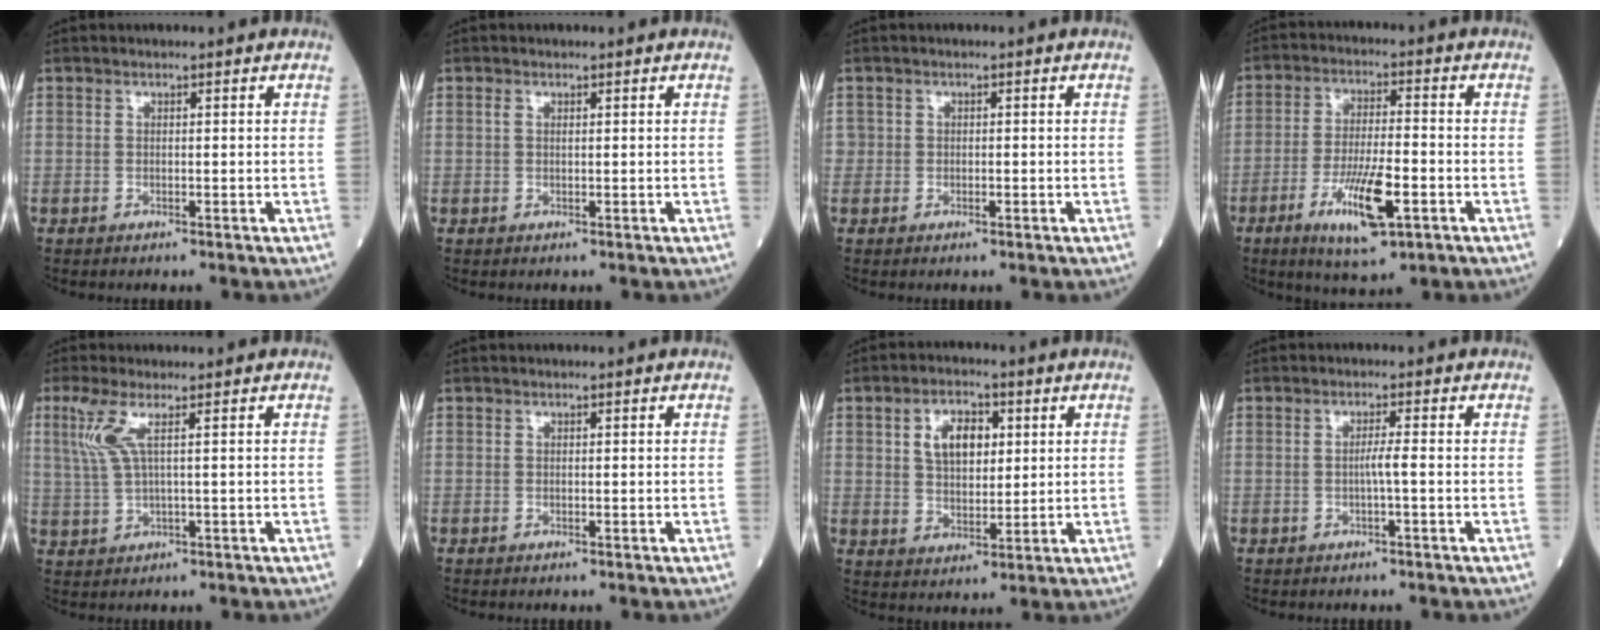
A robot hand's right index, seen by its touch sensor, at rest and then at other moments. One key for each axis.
{"total": 0.8, "fx": 0.4, "fy": 0.4, "fz": 0.6, "tx": -0.018, "ty": 0.007, "tz": 0.007}
{"total": 0.9, "fx": -0.3, "fy": 0.8, "fz": 0.3, "tx": 0.000, "ty": 0.003, "tz": -0.005}
{"total": 10.3, "fx": -4.4, "fy": 2.0, "fz": 9.1, "tx": -0.170, "ty": -0.012, "tz": -0.072}
{"total": 4.6, "fx": 1.8, "fy": 0.3, "fz": 4.2, "tx": -0.108, "ty": 0.009, "tz": 0.044}
{"total": 0.0}
{"total": 7.1, "fx": 2.2, "fy": 4.0, "fz": 5.5, "tx": -0.099, "ty": 0.012, "tz": 0.044}
{"total": 1.8, "fx": -0.5, "fy": -0.4, "fz": 1.7, "tx": -0.028, "ty": 0.001, "tz": -0.010}